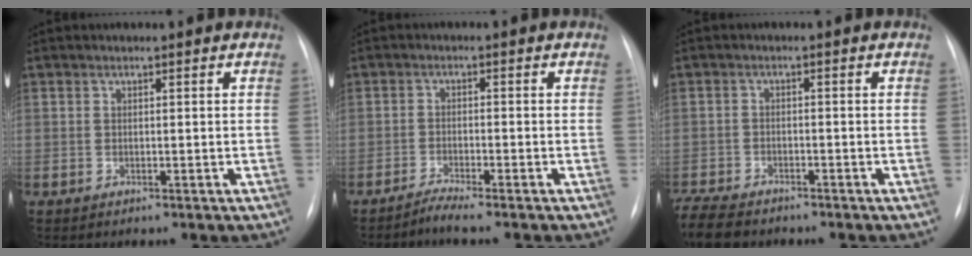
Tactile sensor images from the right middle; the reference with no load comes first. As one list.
[{"total": 2.7, "force": [-2.5, -0.5, 1.1], "torque": [-0.028, -0.007, -0.048]}, {"total": 7.8, "force": [-6.6, 2.6, 3.1], "torque": [-0.058, -0.016, -0.112]}]